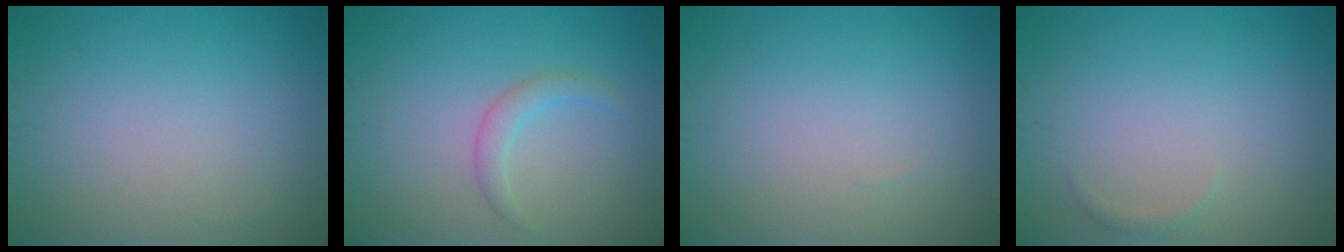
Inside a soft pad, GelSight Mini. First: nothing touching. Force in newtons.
{"total": 1.7, "press": 1.7, "slide": 0.1}
{"total": 0.0}
{"total": 0.6, "press": 0.6, "slide": 0.0}